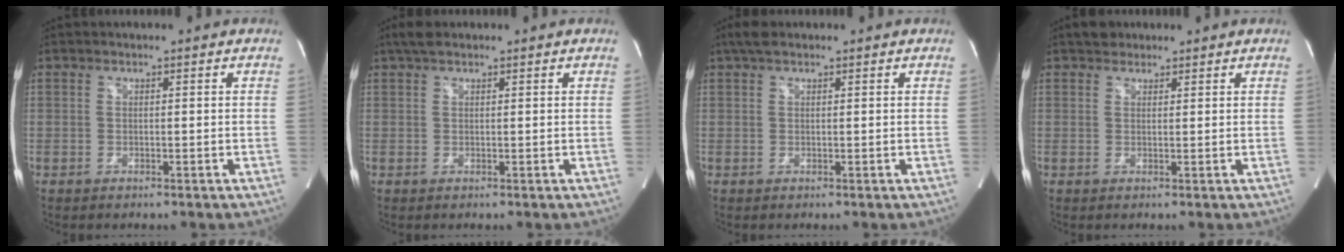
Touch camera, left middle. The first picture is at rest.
{"total": 2.5, "force": [1.8, 0.8, 1.4], "torque": [-0.032, 0.020, 0.035]}
{"total": 2.7, "force": [1.9, 0.9, 1.7], "torque": [-0.038, 0.022, 0.037]}
{"total": 2.1, "force": [1.6, 1.3, 0.4], "torque": [-0.007, 0.014, 0.024]}